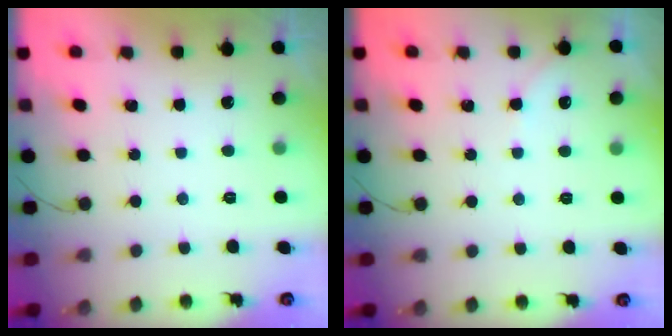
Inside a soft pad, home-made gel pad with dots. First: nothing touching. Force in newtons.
{"total": 1.7, "press": 1.6, "slide": 0.3}